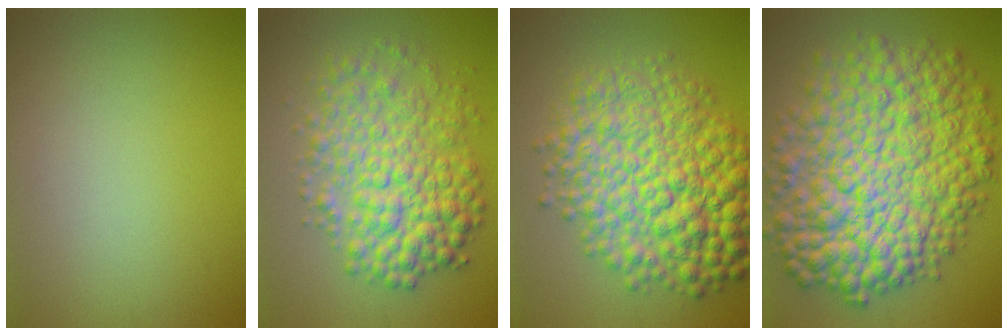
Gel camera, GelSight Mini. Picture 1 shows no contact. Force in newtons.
{"total": 7.1, "press": 7.1, "slide": 0.1}
{"total": 11.0, "press": 11.0, "slide": 0.1}
{"total": 13.5, "press": 13.5, "slide": 0.1}